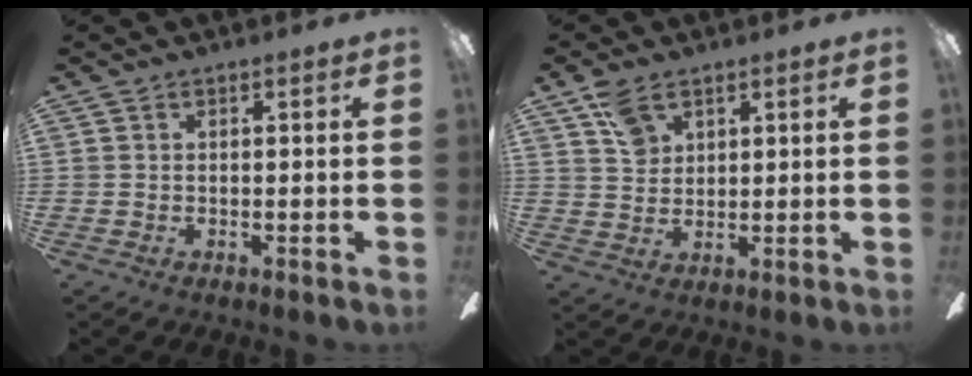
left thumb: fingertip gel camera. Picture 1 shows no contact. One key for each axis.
{"total": 6.0, "fx": 3.9, "fy": 3.6, "fz": 2.8, "tx": -0.053, "ty": -0.006, "tz": 0.073}